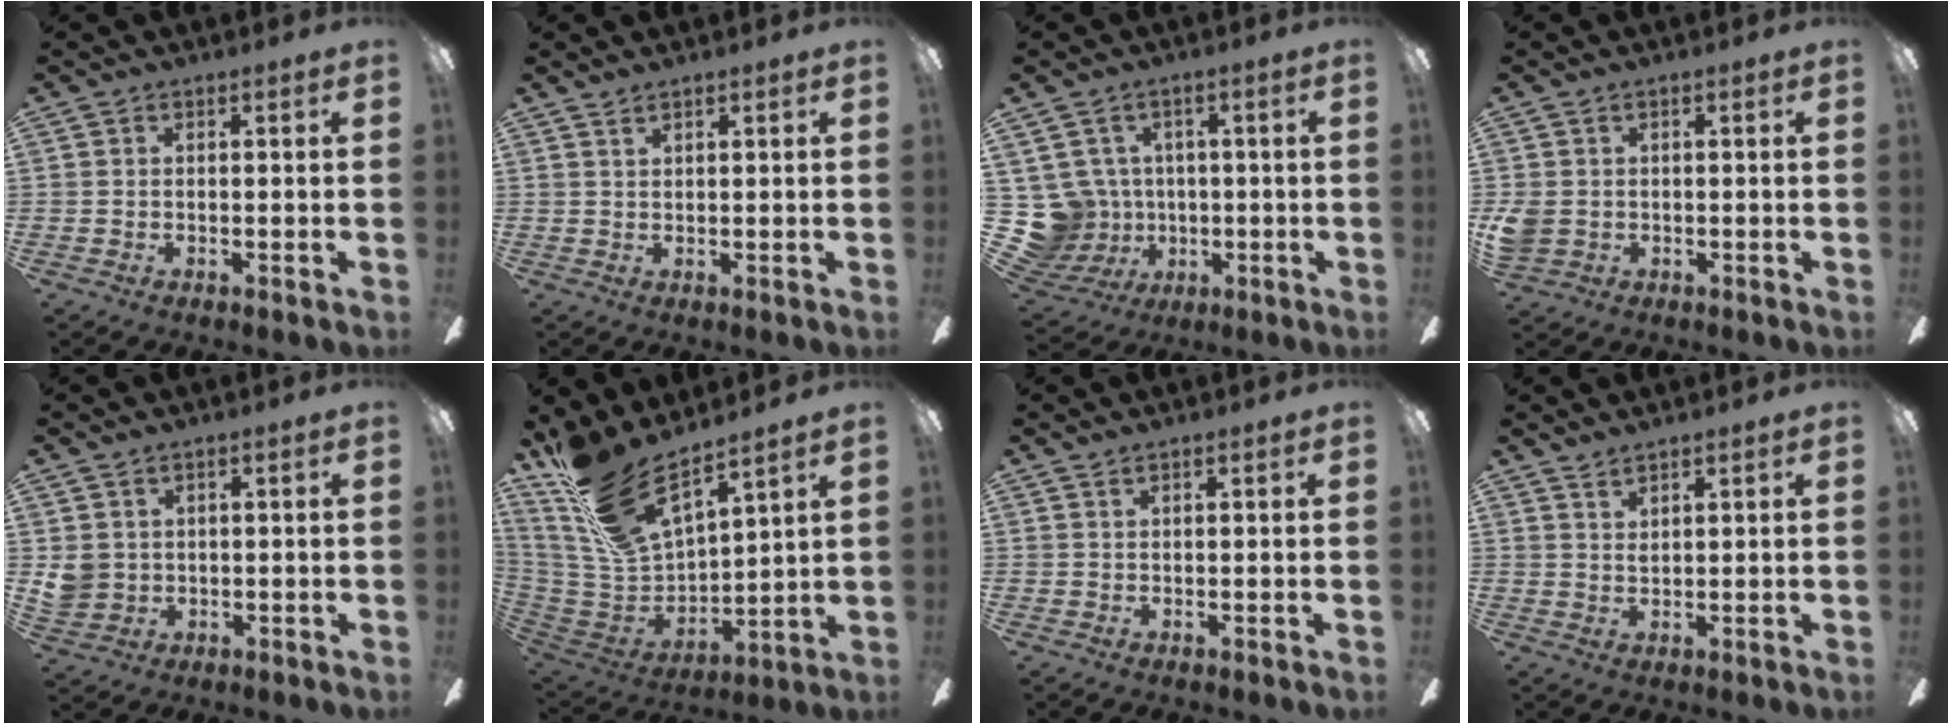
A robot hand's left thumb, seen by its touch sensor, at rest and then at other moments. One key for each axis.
{"total": 1.2, "fx": 1.1, "fy": 0.3, "fz": 0.2, "tx": -0.005, "ty": -0.001, "tz": 0.021}
{"total": 10.4, "fx": 1.1, "fy": 10.0, "fz": 2.7, "tx": -0.109, "ty": -0.005, "tz": 0.030}
{"total": 4.0, "fx": 0.1, "fy": 3.5, "fz": 2.0, "tx": -0.050, "ty": 0.004, "tz": 0.002}
{"total": 4.2, "fx": 1.4, "fy": 3.9, "fz": 1.0, "tx": -0.020, "ty": 0.006, "tz": 0.031}
{"total": 18.6, "fx": 14.8, "fy": 6.0, "fz": 9.7, "tx": -0.228, "ty": -0.114, "tz": 0.265}
{"total": 0.7, "fx": 0.6, "fy": 0.2, "fz": 0.2, "tx": -0.005, "ty": 0.001, "tz": 0.011}
{"total": 1.9, "fx": 1.9, "fy": 0.2, "fz": 0.3, "tx": -0.009, "ty": -0.005, "tz": 0.036}